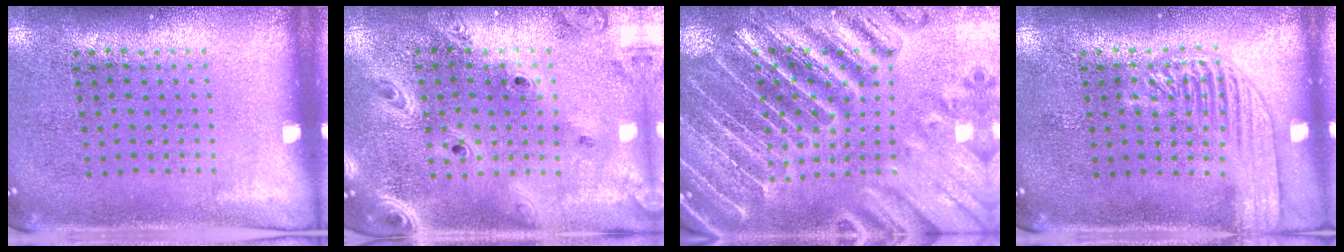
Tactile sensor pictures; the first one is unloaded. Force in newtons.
{"total": 2.9, "press": 2.5, "slide": 1.6}
{"total": 4.7, "press": 4.3, "slide": 1.9}
{"total": 2.8, "press": 2.8, "slide": 0.4}